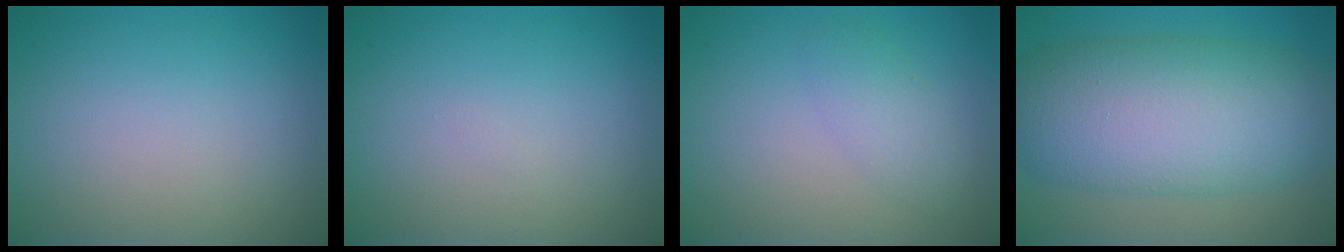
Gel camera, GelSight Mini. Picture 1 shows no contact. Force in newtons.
{"total": 0.0}
{"total": 2.1, "press": 2.1, "slide": 0.1}
{"total": 11.3, "press": 11.3, "slide": 0.3}